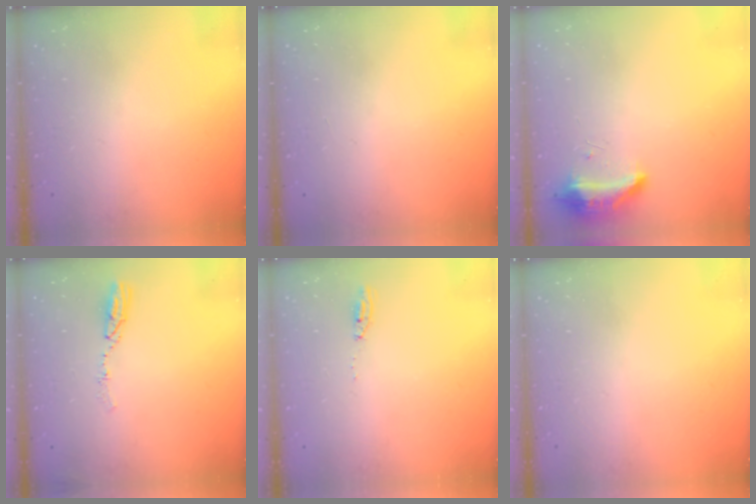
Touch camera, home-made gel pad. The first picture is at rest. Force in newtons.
{"total": 1.0, "press": 0.0, "slide": 1.0}
{"total": 14.4, "press": 9.5, "slide": 10.8}
{"total": 5.2, "press": 5.1, "slide": 0.4}
{"total": 4.1, "press": 4.1, "slide": 0.4}
{"total": 0.0}